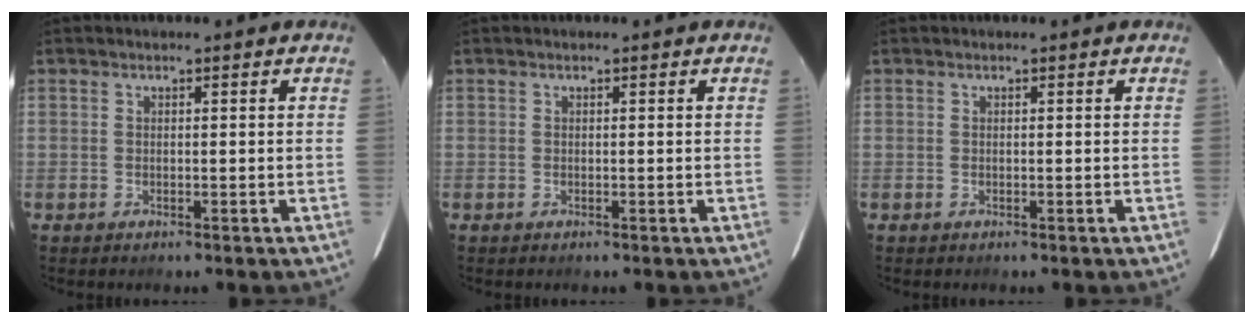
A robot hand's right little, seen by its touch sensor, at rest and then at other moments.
{"total": 0.0}
{"total": 0.0}